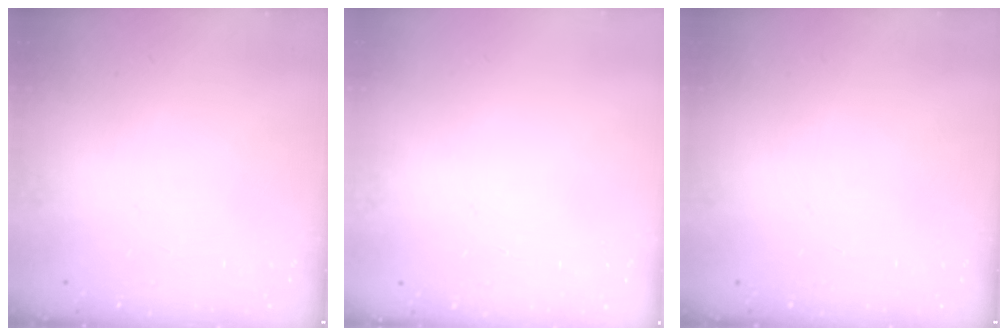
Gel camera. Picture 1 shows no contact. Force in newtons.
{"total": 0.0}
{"total": 0.0}